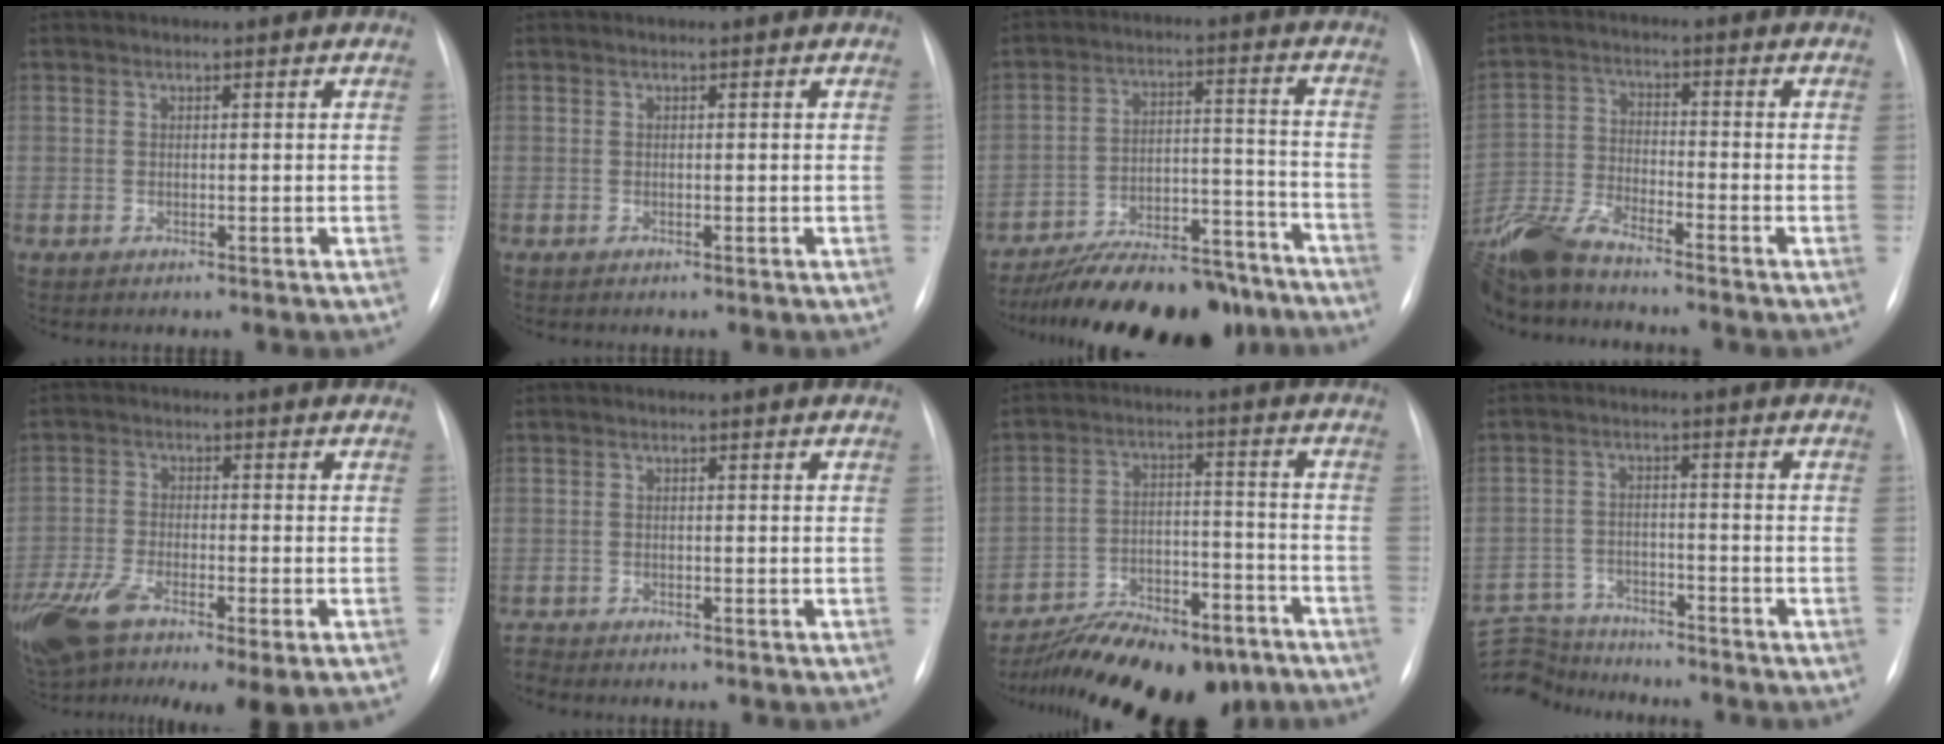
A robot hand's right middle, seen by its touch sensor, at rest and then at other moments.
{"total": 0.0}
{"total": 20.1, "force": [-17.7, 5.6, 7.9], "torque": [-0.107, 0.023, -0.263]}
{"total": 11.3, "force": [-9.8, 1.4, 5.4], "torque": [-0.121, -0.020, -0.193]}
{"total": 15.6, "force": [-8.4, 4.9, 12.2], "torque": [-0.253, -0.027, -0.143]}
{"total": 1.0, "force": [-0.9, -0.2, -0.4], "torque": [0.007, -0.005, -0.017]}
{"total": 17.7, "force": [-14.2, 6.2, 8.5], "torque": [-0.127, 0.016, -0.219]}
{"total": 9.6, "force": [-9.2, 2.5, 1.0], "torque": [-0.032, 0.008, -0.152]}